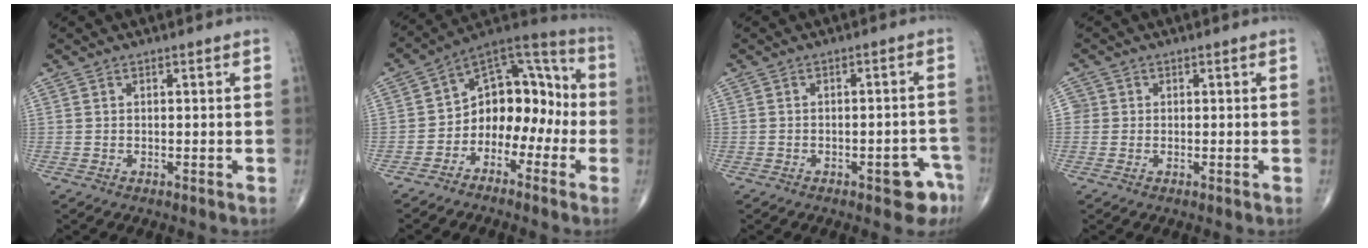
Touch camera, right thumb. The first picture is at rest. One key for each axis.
{"total": 13.1, "fx": -3.3, "fy": 9.2, "fz": 8.7, "tx": -0.076, "ty": 0.079, "tz": -0.068}
{"total": 5.6, "fx": -3.2, "fy": 2.5, "fz": 3.9, "tx": -0.022, "ty": 0.028, "tz": -0.035}
{"total": 1.8, "fx": 0.1, "fy": 1.7, "fz": 0.2, "tx": 0.010, "ty": 0.005, "tz": -0.002}